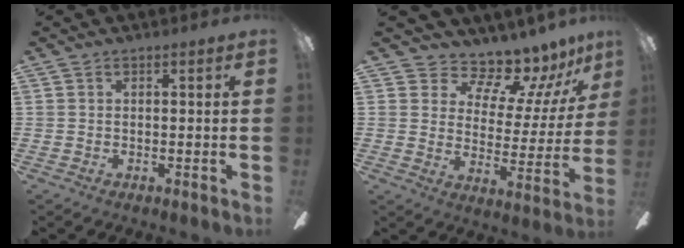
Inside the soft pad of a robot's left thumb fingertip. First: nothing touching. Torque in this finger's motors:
{"motor_torque": [0.03, -0.06, -0.45, -0.47, -0.06]}